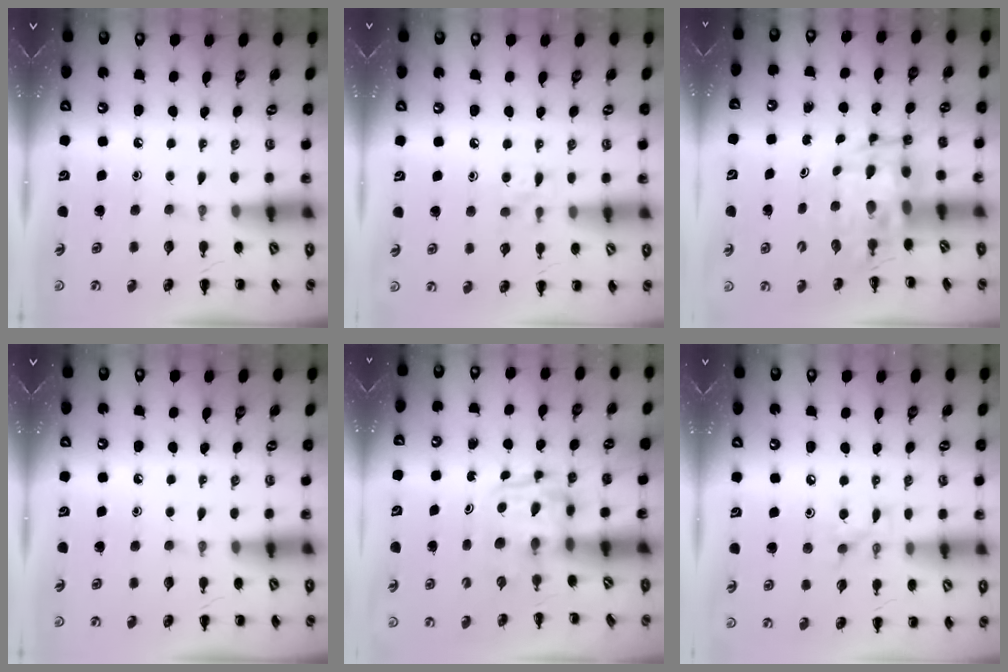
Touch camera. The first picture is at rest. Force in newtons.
{"total": 6.4, "press": 6.0, "slide": 2.1}
{"total": 6.2, "press": 5.9, "slide": 2.0}
{"total": 0.0}
{"total": 3.6, "press": 3.6, "slide": 0.3}
{"total": 5.9, "press": 5.8, "slide": 1.0}